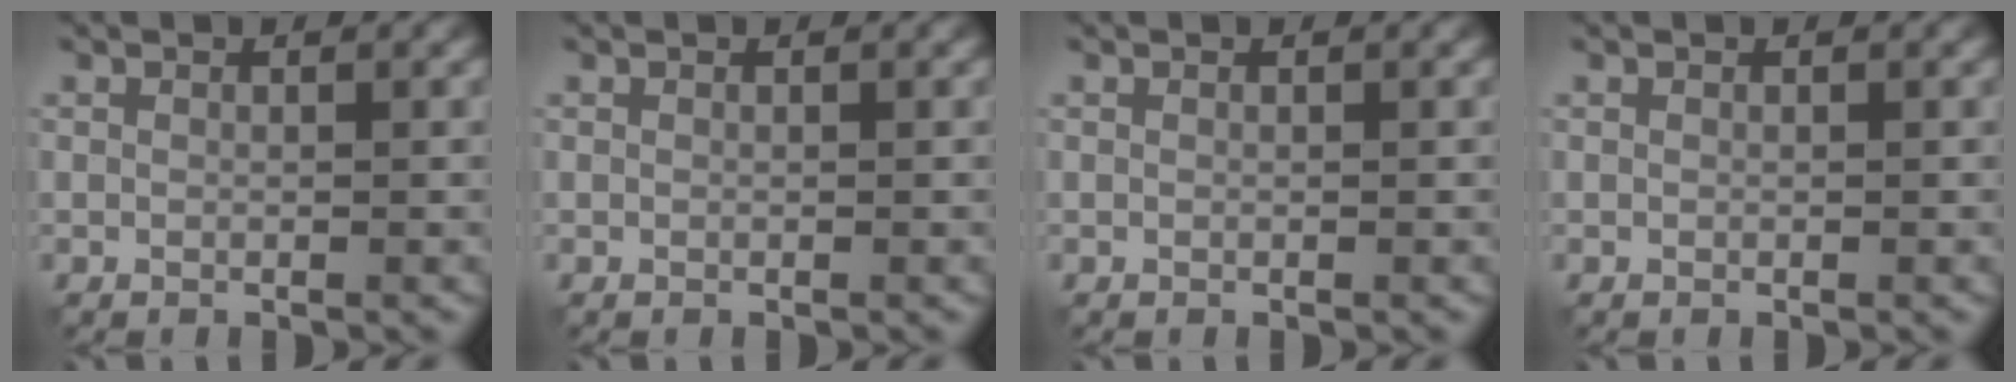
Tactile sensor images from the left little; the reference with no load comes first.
{"total": 0.0}
{"total": 0.0}
{"total": 0.0}